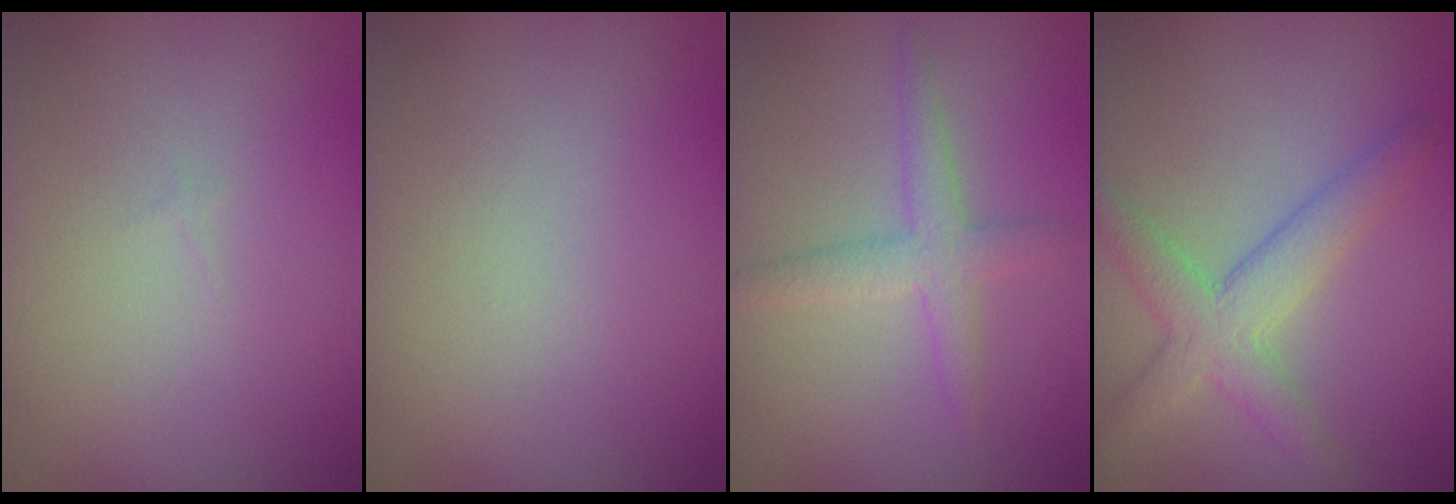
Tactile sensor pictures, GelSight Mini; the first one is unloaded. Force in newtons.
{"total": 0.0}
{"total": 2.6, "press": 2.6, "slide": 0.0}
{"total": 4.0, "press": 4.0, "slide": 0.1}